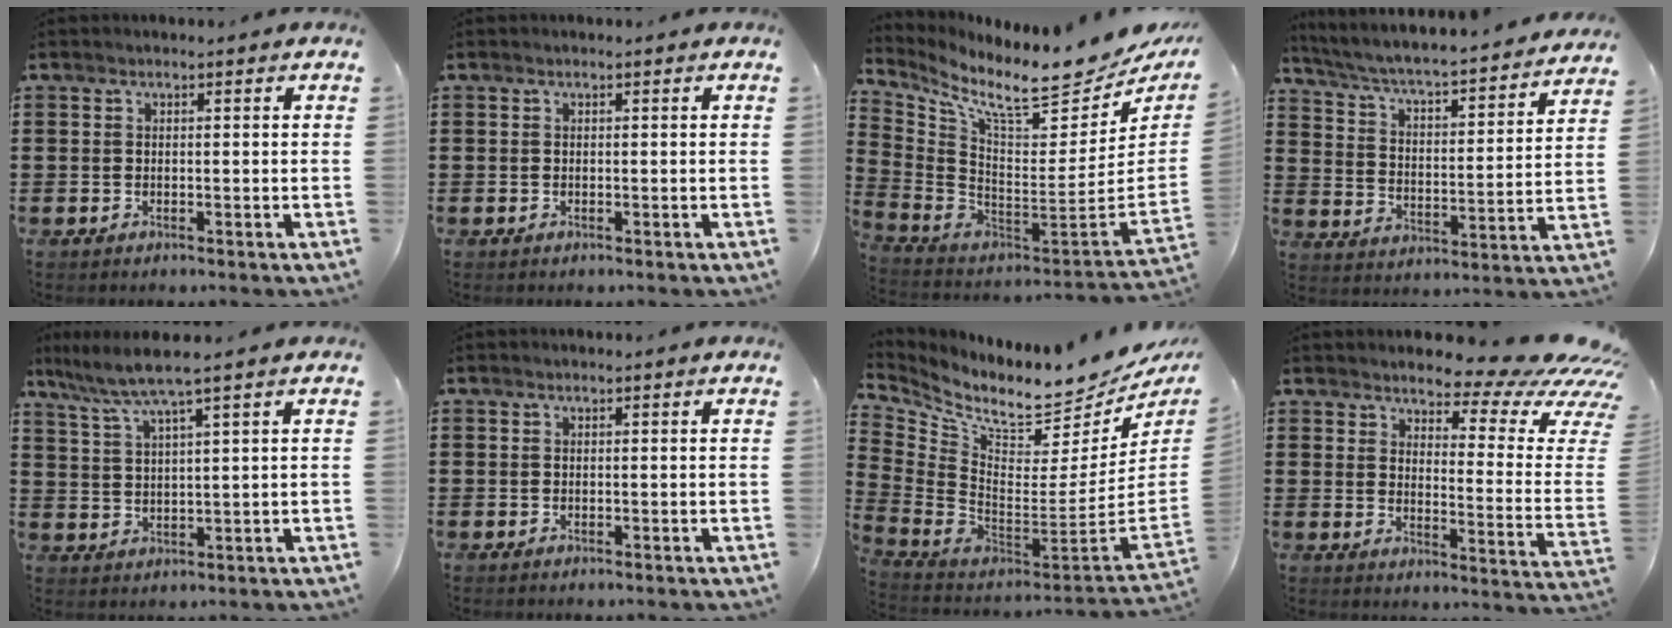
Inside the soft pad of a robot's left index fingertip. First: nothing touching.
{"total": 0.0}
{"total": 11.3, "force": [8.7, 0.9, 7.2], "torque": [-0.156, -0.079, 0.140]}
{"total": 3.9, "force": [3.5, -0.1, 1.7], "torque": [-0.053, -0.039, 0.048]}
{"total": 5.0, "force": [3.5, -0.5, 3.4], "torque": [-0.079, -0.016, 0.058]}
{"total": 0.0}
{"total": 8.5, "force": [7.2, 0.8, 4.4], "torque": [-0.107, -0.083, 0.115]}
{"total": 7.4, "force": [6.4, 0.7, 3.6], "torque": [-0.068, -0.058, 0.106]}